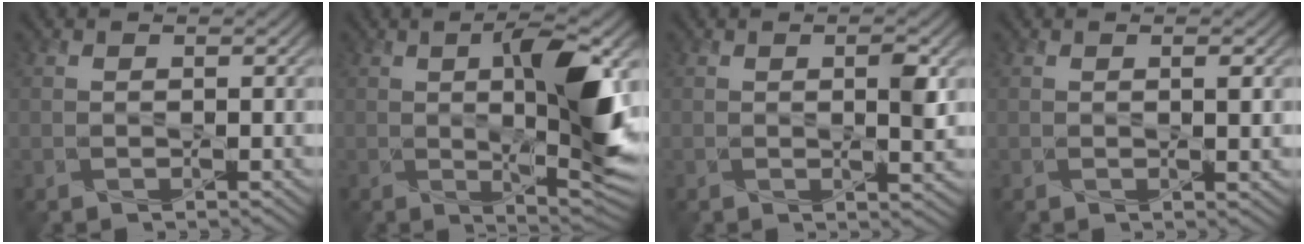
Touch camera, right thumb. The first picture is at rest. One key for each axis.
{"total": 10.3, "fx": 0.9, "fy": 2.7, "fz": 9.9, "tx": -0.162, "ty": -0.006, "tz": 0.020}
{"total": 2.7, "fx": 0.5, "fy": 0.5, "fz": 2.6, "tx": -0.045, "ty": -0.003, "tz": 0.009}
{"total": 1.3, "fx": 0.2, "fy": 0.2, "fz": 1.3, "tx": -0.023, "ty": 0.001, "tz": 0.003}